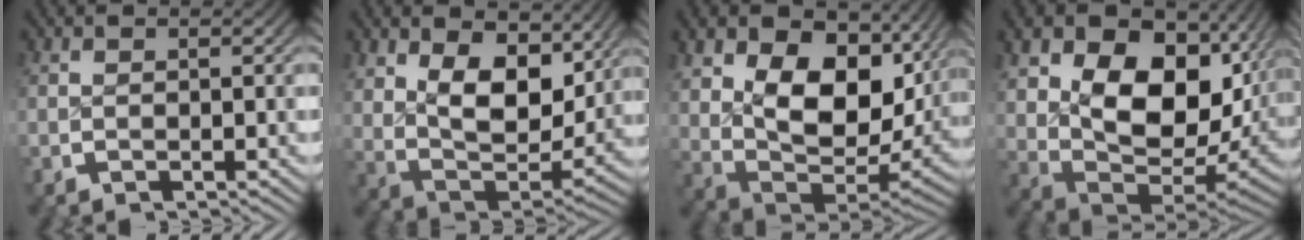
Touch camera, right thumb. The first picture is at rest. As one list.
[{"total": 9.4, "force": [1.9, 5.5, 7.3], "torque": [-0.163, -0.042, 0.041]}, {"total": 13.6, "force": [1.9, 8.6, 10.4], "torque": [-0.207, -0.050, 0.043]}, {"total": 15.3, "force": [1.7, 9.9, 11.6], "torque": [-0.212, -0.052, 0.039]}]